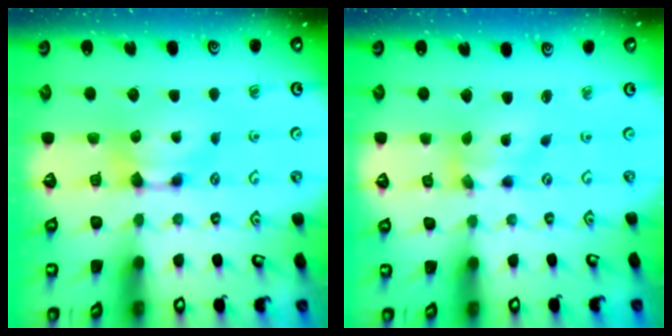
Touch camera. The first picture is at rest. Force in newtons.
{"total": 3.5, "press": 3.1, "slide": 1.6}